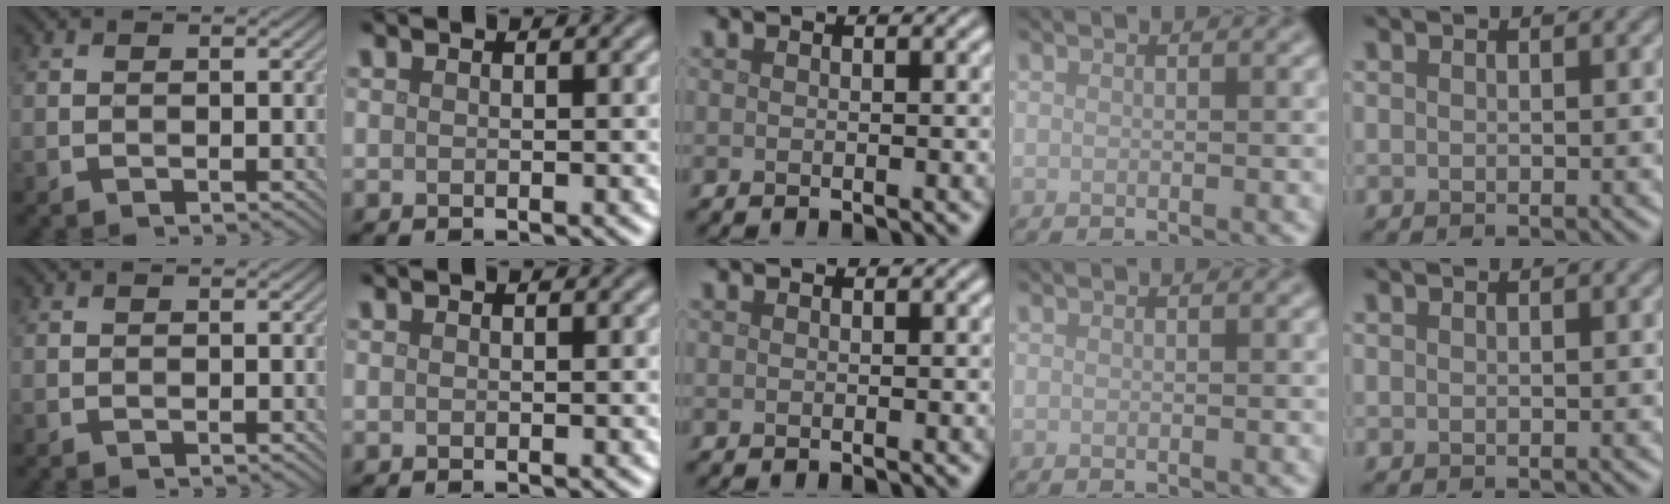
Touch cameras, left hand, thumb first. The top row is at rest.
{}